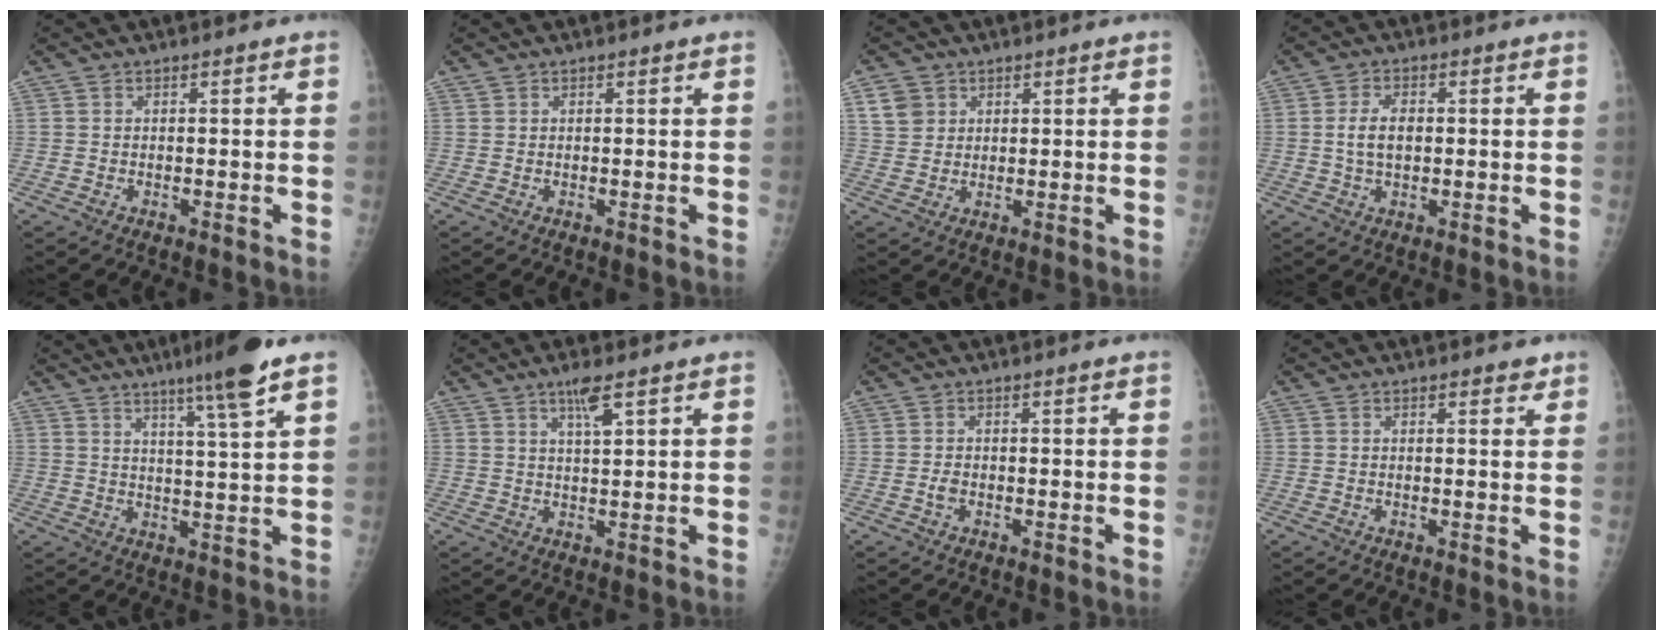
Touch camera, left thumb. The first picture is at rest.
{"total": 0.6, "force": [0.5, 0.2, 0.3], "torque": [-0.006, -0.001, 0.009]}
{"total": 4.5, "force": [2.2, 3.6, 1.4], "torque": [-0.010, -0.008, 0.043]}
{"total": 4.9, "force": [0.2, 2.9, 3.9], "torque": [-0.075, 0.005, 0.004]}
{"total": 9.1, "force": [5.8, -0.6, 7.0], "torque": [-0.109, -0.027, 0.091]}
{"total": 4.1, "force": [2.5, 0.4, 3.3], "torque": [-0.062, -0.011, 0.048]}
{"total": 1.1, "force": [-0.4, 0.6, 0.8], "torque": [-0.017, 0.005, -0.007]}
{"total": 2.0, "force": [1.5, 0.8, 1.1], "torque": [-0.004, -0.006, 0.015]}